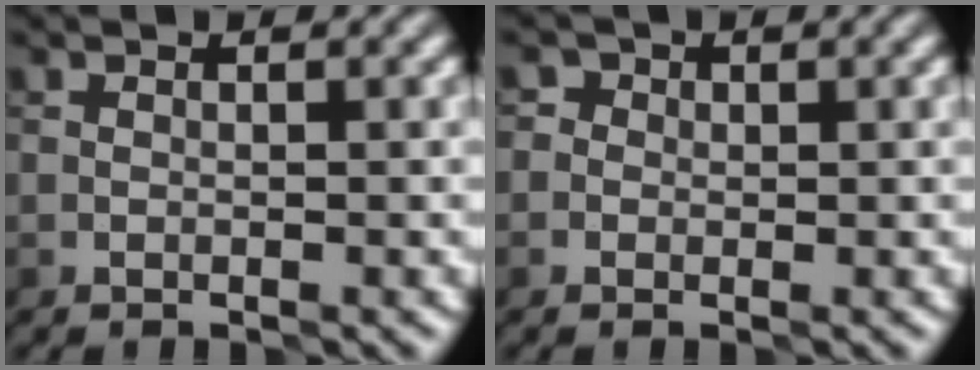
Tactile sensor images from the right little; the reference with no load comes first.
{"total": 2.3, "force": [0.9, 1.9, 0.9], "torque": [0.006, 0.013, -0.009]}